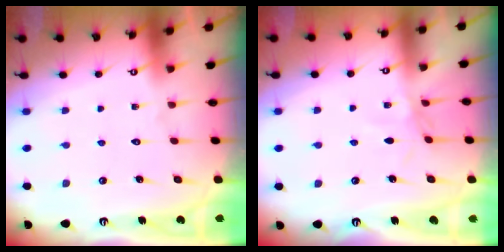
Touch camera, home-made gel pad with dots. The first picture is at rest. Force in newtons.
{"total": 2.2, "press": 2.1, "slide": 0.5}